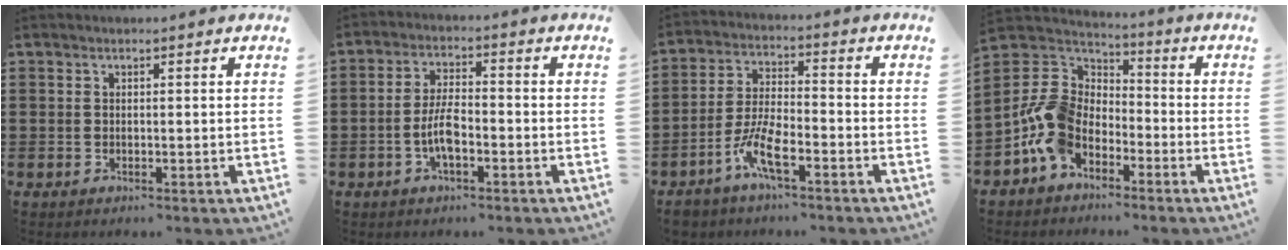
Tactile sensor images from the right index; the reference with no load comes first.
{"total": 5.0, "force": [-1.7, 1.8, 4.4], "torque": [-0.100, -0.001, -0.038]}
{"total": 7.5, "force": [-4.3, 2.3, 5.7], "torque": [-0.138, -0.005, -0.087]}
{"total": 9.3, "force": [-3.9, 7.0, 4.7], "torque": [-0.142, 0.005, -0.084]}